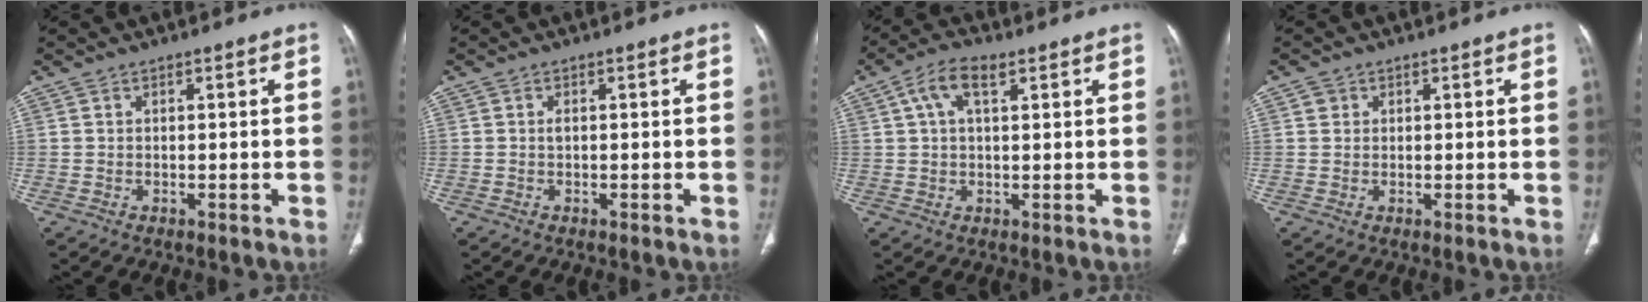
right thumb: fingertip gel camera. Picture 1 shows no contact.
{"total": 0.5, "force": [-0.1, 0.3, 0.5], "torque": [-0.010, 0.000, -0.003]}
{"total": 6.1, "force": [2.5, 2.8, 4.8], "torque": [-0.094, 0.014, 0.046]}
{"total": 1.4, "force": [0.5, 1.3, 0.2], "torque": [0.006, 0.000, 0.005]}